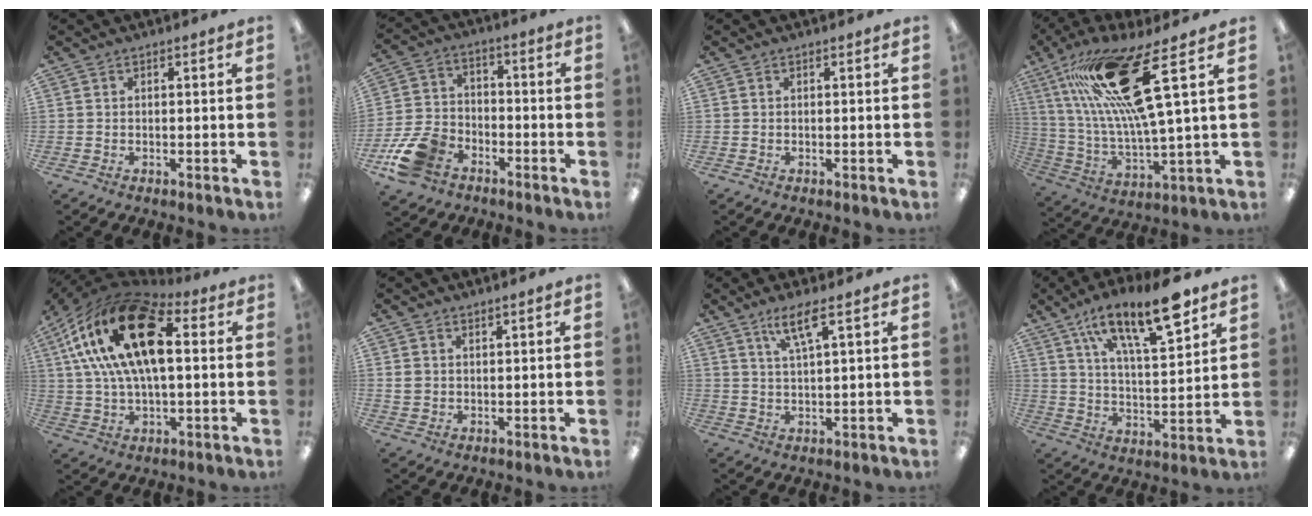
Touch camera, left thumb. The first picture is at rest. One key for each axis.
{"total": 11.8, "fx": -7.0, "fy": 7.7, "fz": 5.5, "tx": -0.119, "ty": 0.045, "tz": -0.127}
{"total": 0.0}
{"total": 23.4, "fx": 12.1, "fy": 5.7, "fz": 19.2, "tx": -0.359, "ty": -0.040, "tz": 0.195}
{"total": 24.3, "fx": 7.8, "fy": 11.9, "fz": 19.7, "tx": -0.385, "ty": -0.009, "tz": 0.125}
{"total": 2.3, "fx": 1.4, "fy": 1.7, "fz": 0.6, "tx": -0.006, "ty": -0.001, "tz": 0.024}
{"total": 6.1, "fx": 3.8, "fy": 0.8, "fz": 4.7, "tx": -0.094, "ty": -0.006, "tz": 0.063}
{"total": 19.1, "fx": 12.8, "fy": 5.9, "fz": 13.0, "tx": -0.209, "ty": -0.068, "tz": 0.208}